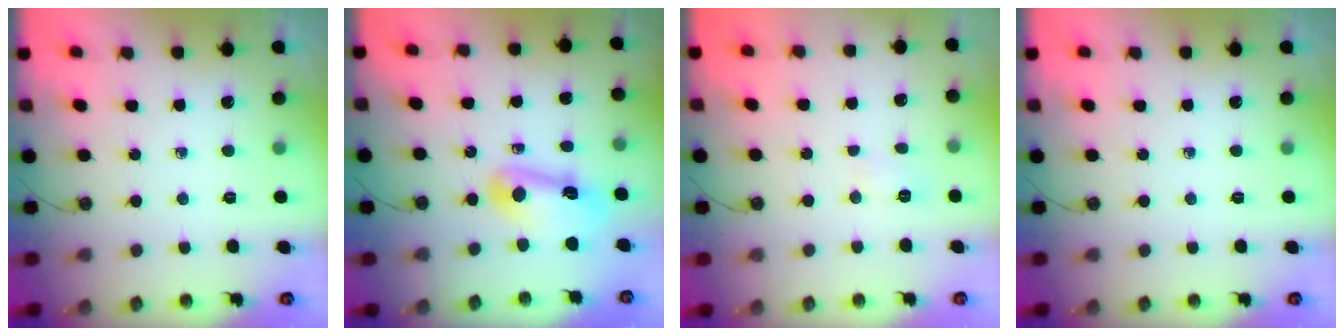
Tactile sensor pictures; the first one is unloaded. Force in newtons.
{"total": 11.7, "press": 11.7, "slide": 1.1}
{"total": 3.5, "press": 3.4, "slide": 1.0}
{"total": 0.0}